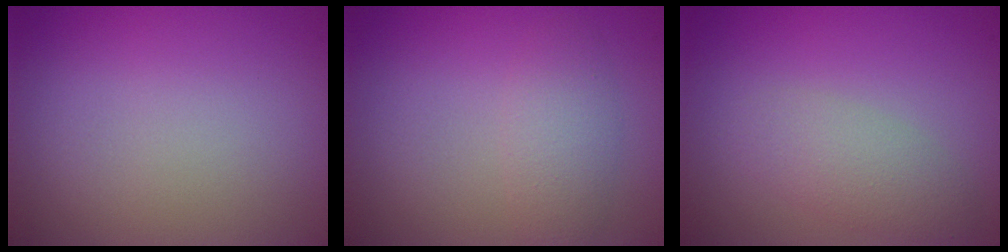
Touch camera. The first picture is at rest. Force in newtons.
{"total": 2.4, "press": 2.4, "slide": 0.0}
{"total": 2.5, "press": 2.5, "slide": 0.1}